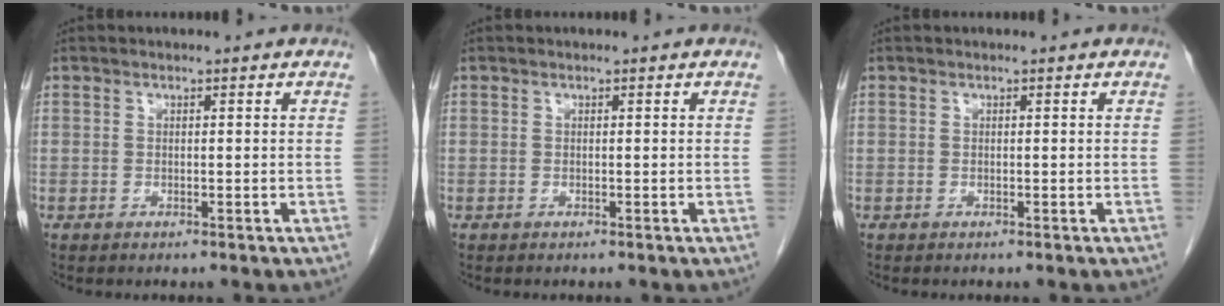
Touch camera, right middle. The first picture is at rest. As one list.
[{"total": 0.0}, {"total": 0.0}]